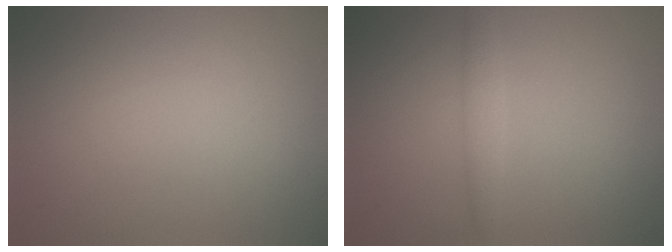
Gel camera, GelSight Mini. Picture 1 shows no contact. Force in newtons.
{"total": 1.6, "press": 1.6, "slide": 0.0}